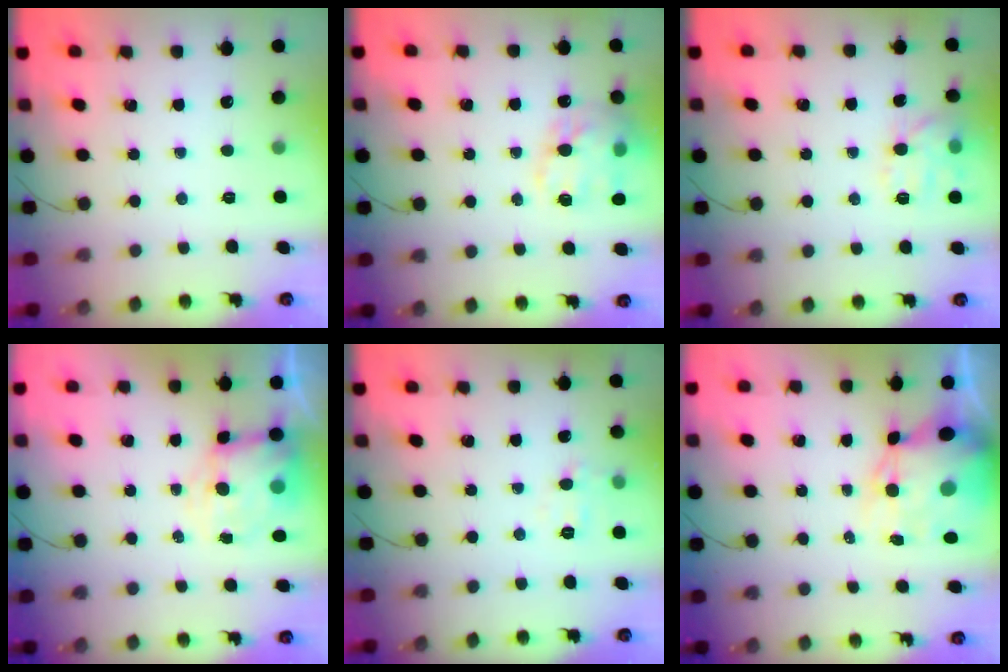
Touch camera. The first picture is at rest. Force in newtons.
{"total": 18.2, "press": 18.0, "slide": 3.0}
{"total": 11.9, "press": 11.9, "slide": 0.2}
{"total": 7.6, "press": 7.5, "slide": 0.7}
{"total": 5.0, "press": 4.9, "slide": 1.1}
{"total": 11.3, "press": 11.0, "slide": 2.9}